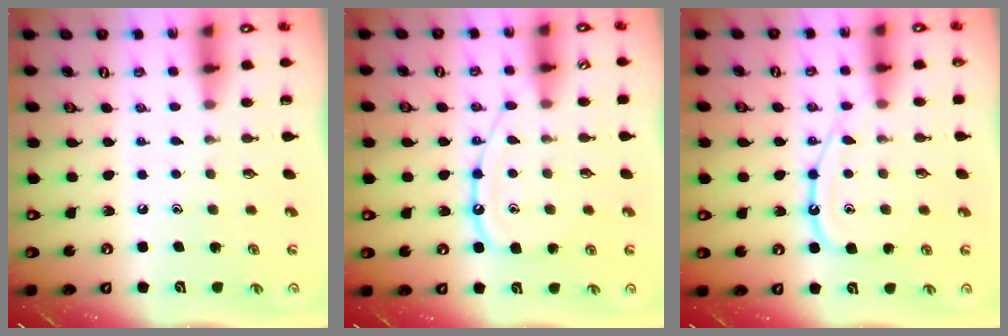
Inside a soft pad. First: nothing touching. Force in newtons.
{"total": 11.8, "press": 11.8, "slide": 1.1}
{"total": 13.1, "press": 13.0, "slide": 1.3}